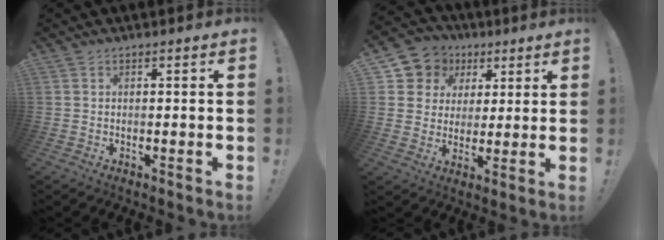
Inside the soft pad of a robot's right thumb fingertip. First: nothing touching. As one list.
[{"total": 9.1, "force": [3.1, 8.3, 2.0], "torque": [-0.024, -0.022, 0.065]}]